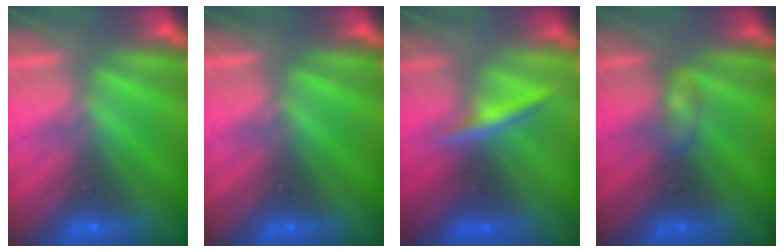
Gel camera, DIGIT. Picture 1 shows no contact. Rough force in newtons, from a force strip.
{"total": 0.0}
{"total": 2.6}
{"total": 2.3}